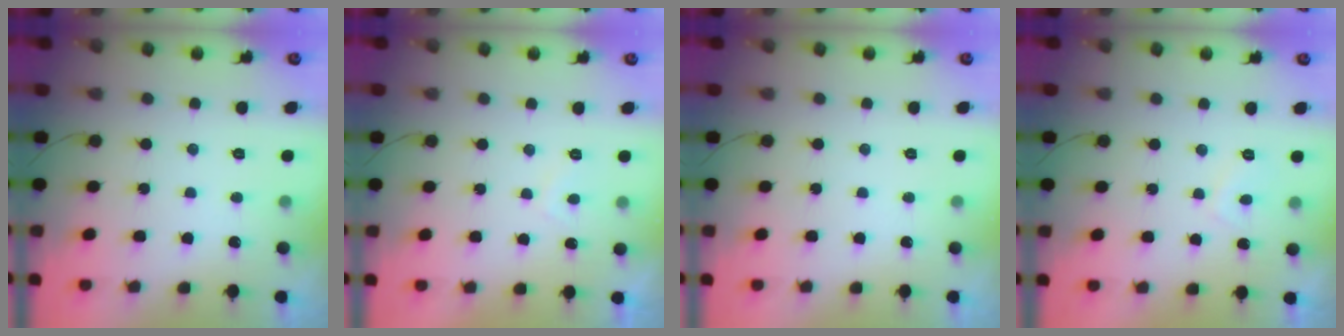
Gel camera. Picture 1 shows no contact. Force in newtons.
{"total": 1.7, "press": 1.5, "slide": 0.7}
{"total": 0.0}
{"total": 2.4, "press": 2.3, "slide": 0.6}